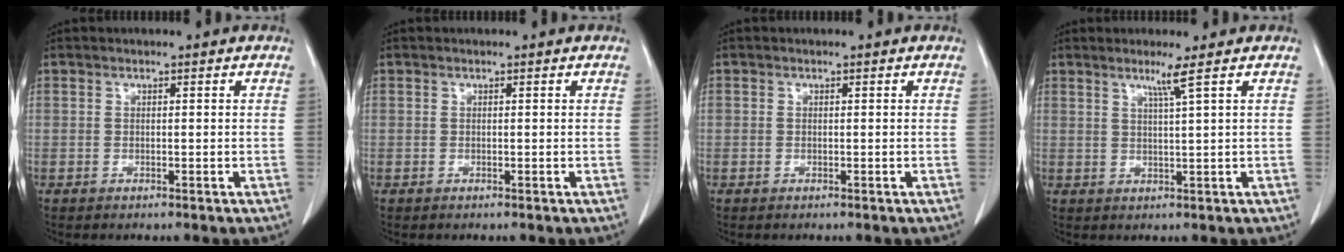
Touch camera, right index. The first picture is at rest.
{"total": 0.0}
{"total": 0.0}
{"total": 2.8, "force": [1.6, -1.1, 2.0], "torque": [-0.042, -0.009, 0.035]}